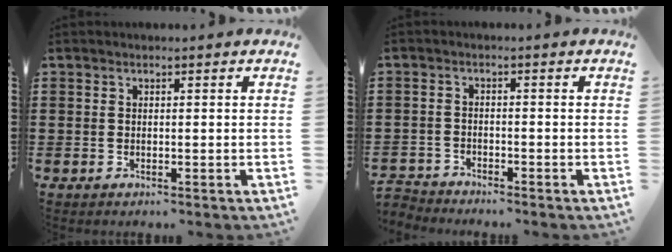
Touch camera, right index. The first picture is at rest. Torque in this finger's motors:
{"motor_torque": [-1.00, 1.14, -1.05, -0.21]}